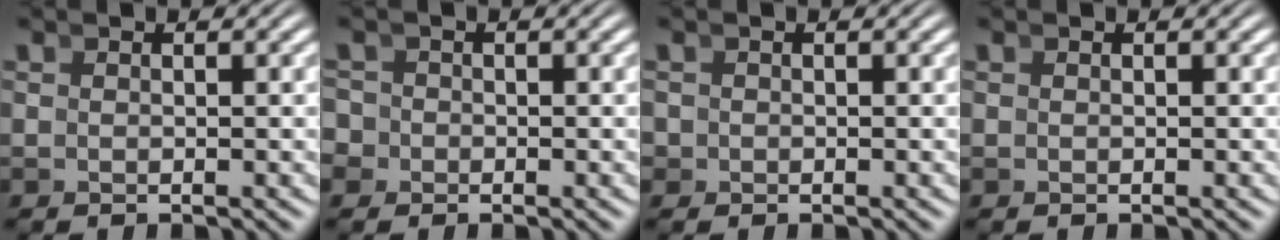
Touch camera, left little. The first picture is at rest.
{"total": 2.8, "force": [-1.1, 2.5, 0.5], "torque": [-0.015, -0.011, -0.022]}
{"total": 1.9, "force": [-0.5, 1.8, 0.2], "torque": [-0.009, -0.007, -0.010]}
{"total": 0.0}